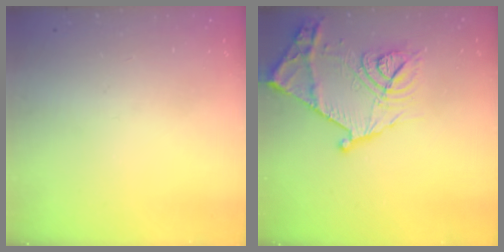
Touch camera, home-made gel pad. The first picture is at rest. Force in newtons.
{"total": 19.0, "press": 19.0, "slide": 0.7}